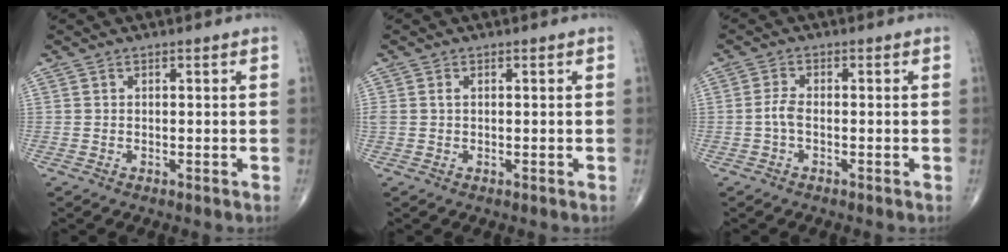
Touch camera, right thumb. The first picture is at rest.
{"total": 1.2, "force": [0.2, 0.8, 0.9], "torque": [-0.029, 0.011, 0.010]}
{"total": 2.2, "force": [-0.6, 0.9, 1.9], "torque": [-0.043, 0.003, -0.016]}